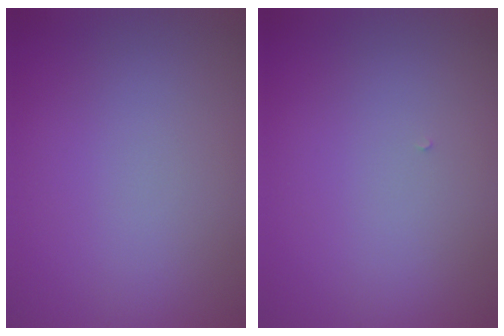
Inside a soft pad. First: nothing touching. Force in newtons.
{"total": 0.0}